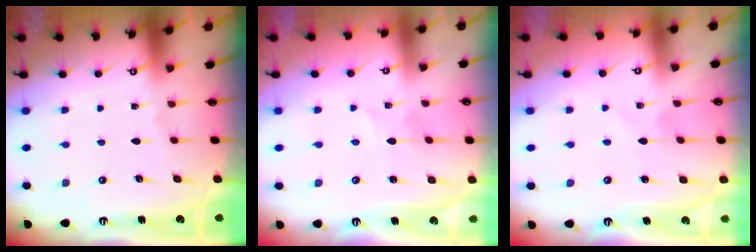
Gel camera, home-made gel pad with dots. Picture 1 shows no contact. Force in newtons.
{"total": 2.4, "press": 2.4, "slide": 0.3}
{"total": 2.7, "press": 2.7, "slide": 0.3}